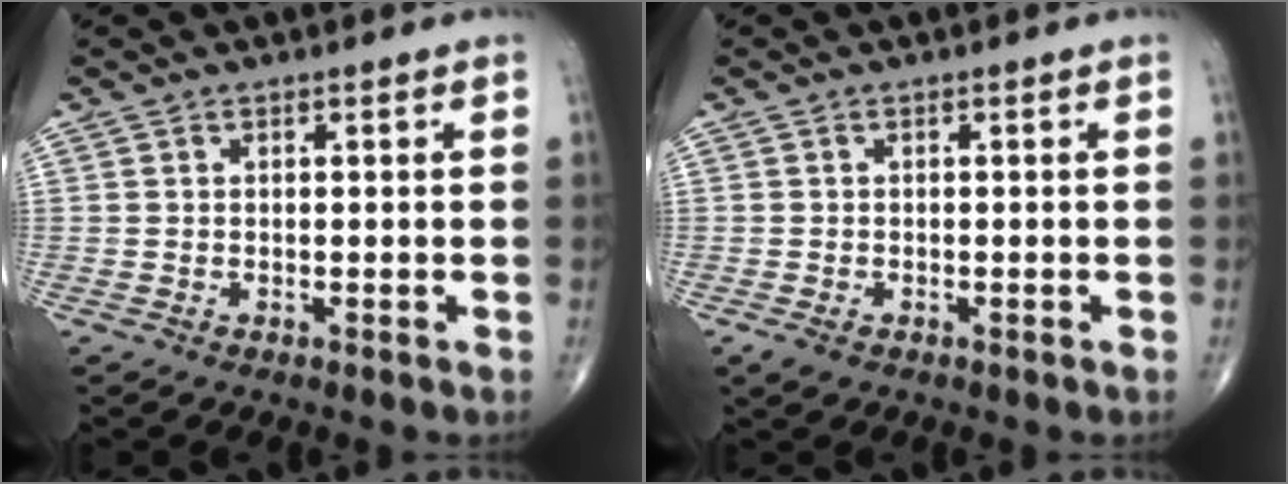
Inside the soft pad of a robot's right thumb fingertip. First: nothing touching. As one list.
[{"total": 1.7, "force": [-0.9, 1.1, 1.0], "torque": [-0.021, -0.002, -0.014]}]